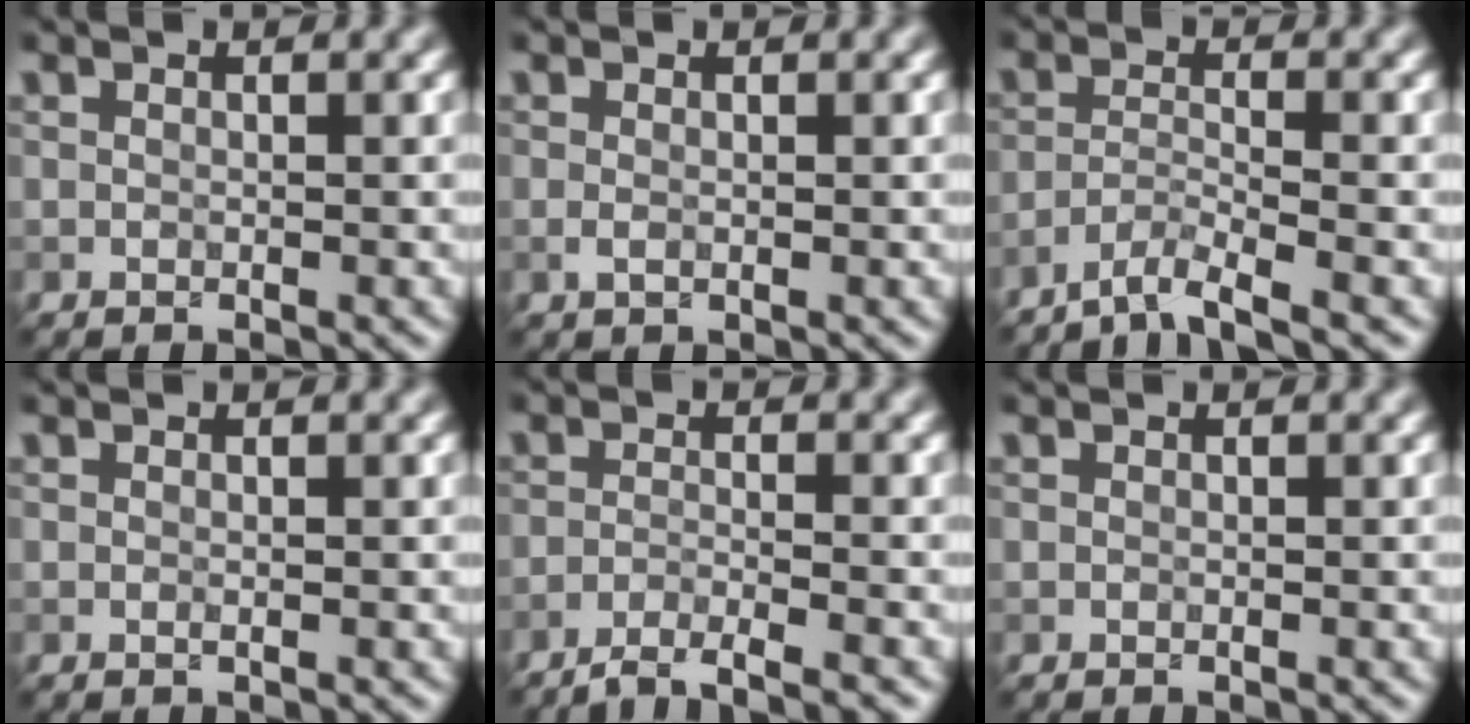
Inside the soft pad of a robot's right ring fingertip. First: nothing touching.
{"total": 0.7, "force": [-0.1, 0.3, 0.6], "torque": [-0.016, -0.002, -0.003]}
{"total": 3.0, "force": [-2.5, 0.2, 1.7], "torque": [-0.027, 0.002, -0.059]}
{"total": 0.0}
{"total": 3.4, "force": [-2.8, 0.4, 1.9], "torque": [-0.030, 0.004, -0.061]}
{"total": 0.0}